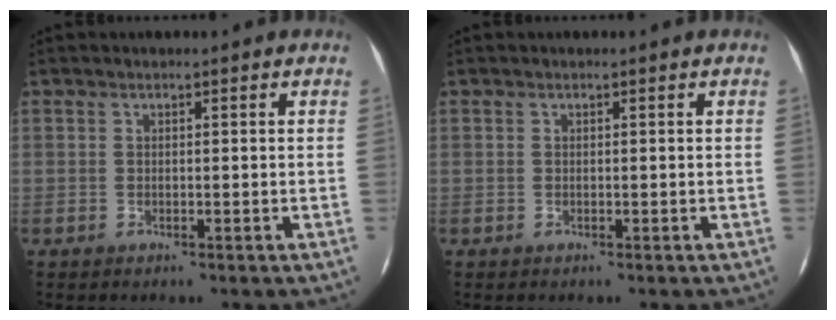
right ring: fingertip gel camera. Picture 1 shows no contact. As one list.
[{"total": 0.0}]